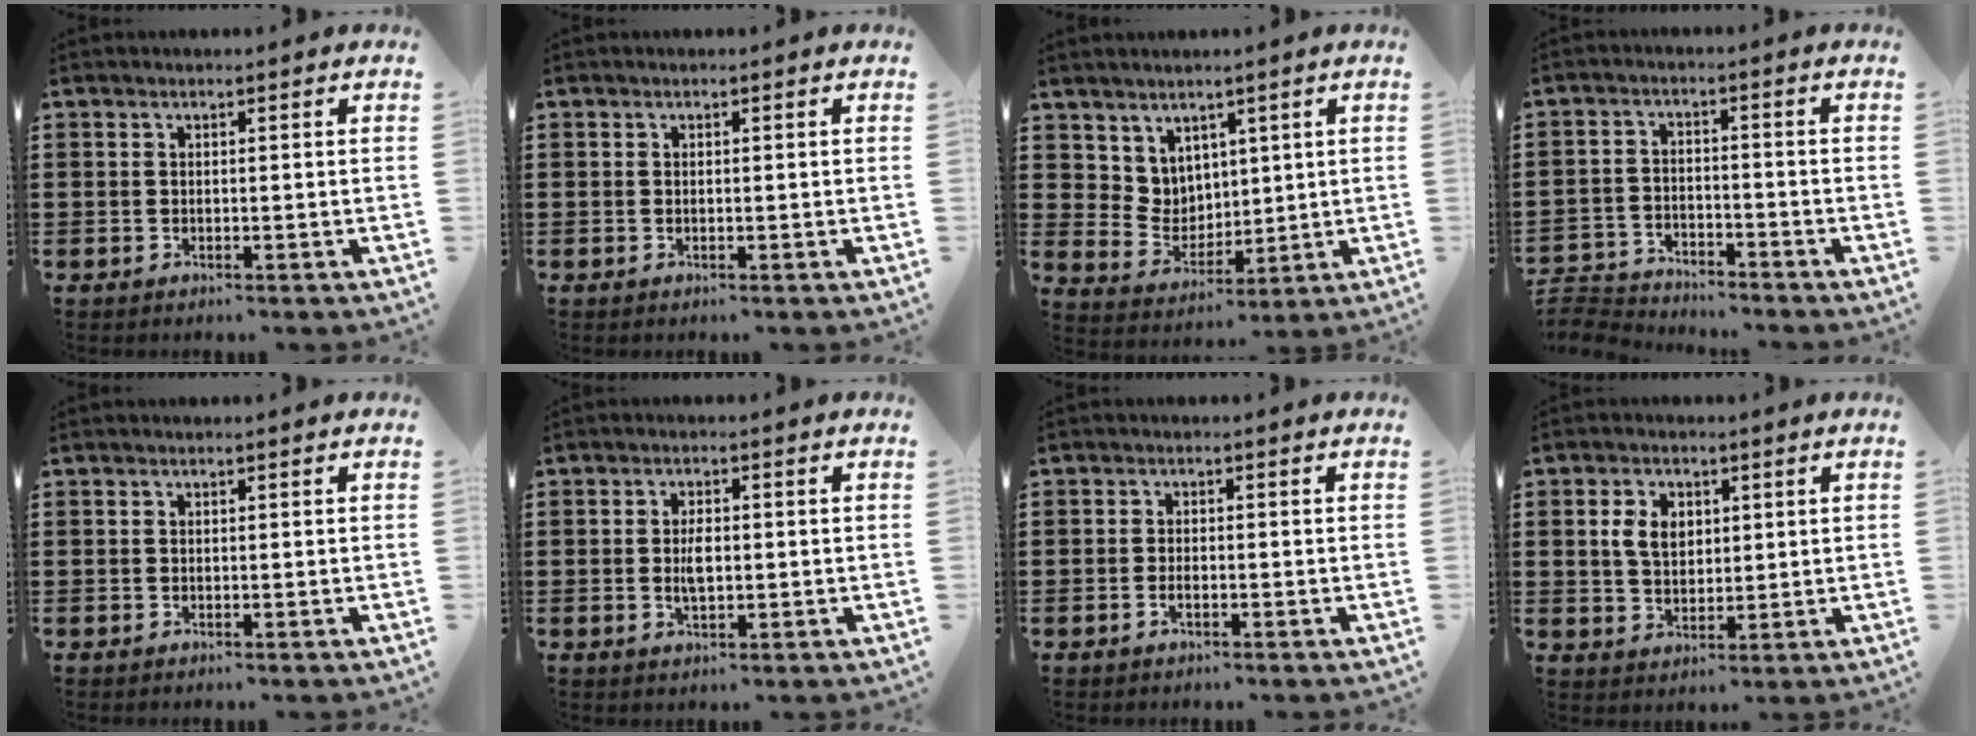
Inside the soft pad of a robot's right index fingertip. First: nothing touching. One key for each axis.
{"total": 0.0}
{"total": 5.6, "fx": 3.7, "fy": 4.2, "fz": 0.3, "tx": -0.033, "ty": -0.009, "tz": 0.073}
{"total": 4.1, "fx": -4.0, "fy": 0.4, "fz": -0.1, "tx": -0.016, "ty": -0.002, "tz": -0.091}
{"total": 0.0}
{"total": 3.4, "fx": 0.0, "fy": 1.6, "fz": 3.0, "tx": -0.059, "ty": 0.004, "tz": -0.001}
{"total": 1.2, "fx": -0.5, "fy": 0.4, "fz": 1.0, "tx": -0.021, "ty": -0.005, "tz": -0.008}
{"total": 4.7, "fx": 1.2, "fy": 3.2, "fz": 3.2, "tx": -0.080, "ty": 0.010, "tz": 0.017}